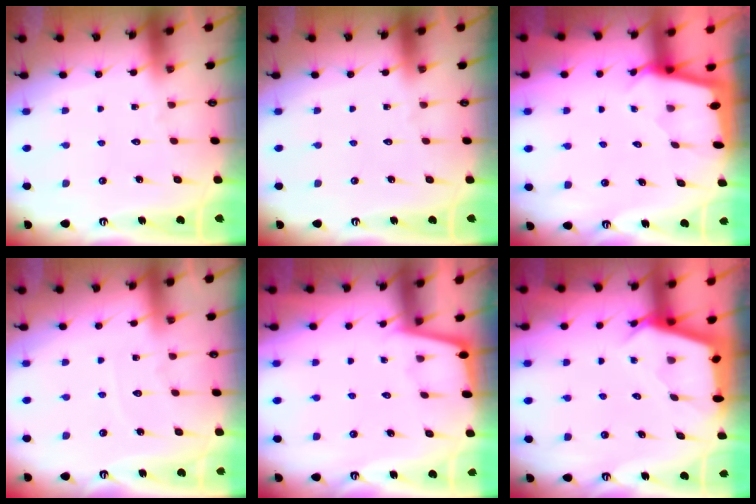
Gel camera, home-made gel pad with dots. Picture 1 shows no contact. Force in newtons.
{"total": 0.0}
{"total": 1.8, "press": 1.8, "slide": 0.3}
{"total": 3.8, "press": 3.7, "slide": 0.5}
{"total": 1.9, "press": 1.8, "slide": 0.3}
{"total": 2.9, "press": 2.9, "slide": 0.3}